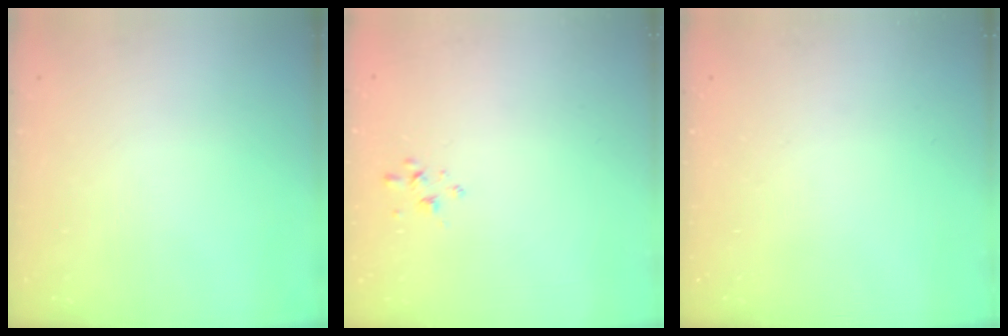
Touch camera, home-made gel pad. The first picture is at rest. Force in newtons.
{"total": 1.8, "press": 1.7, "slide": 0.4}
{"total": 0.0}